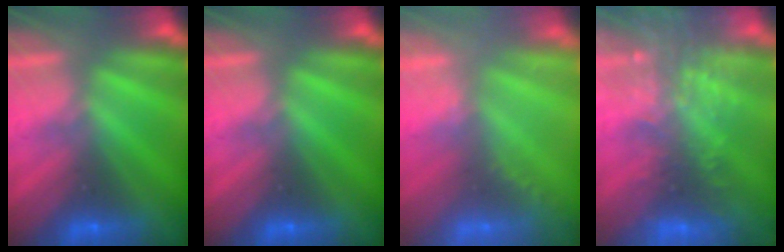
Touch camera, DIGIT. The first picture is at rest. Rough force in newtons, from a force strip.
{"total": 0.0}
{"total": 1.6}
{"total": 9.3}